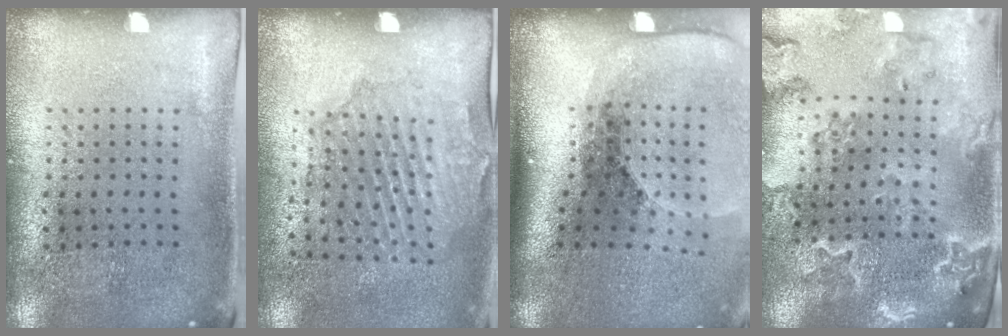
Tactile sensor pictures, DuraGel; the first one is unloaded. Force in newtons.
{"total": 1.6, "press": 1.4, "slide": 0.7}
{"total": 2.7, "press": 1.9, "slide": 2.0}
{"total": 2.2, "press": 2.1, "slide": 0.4}